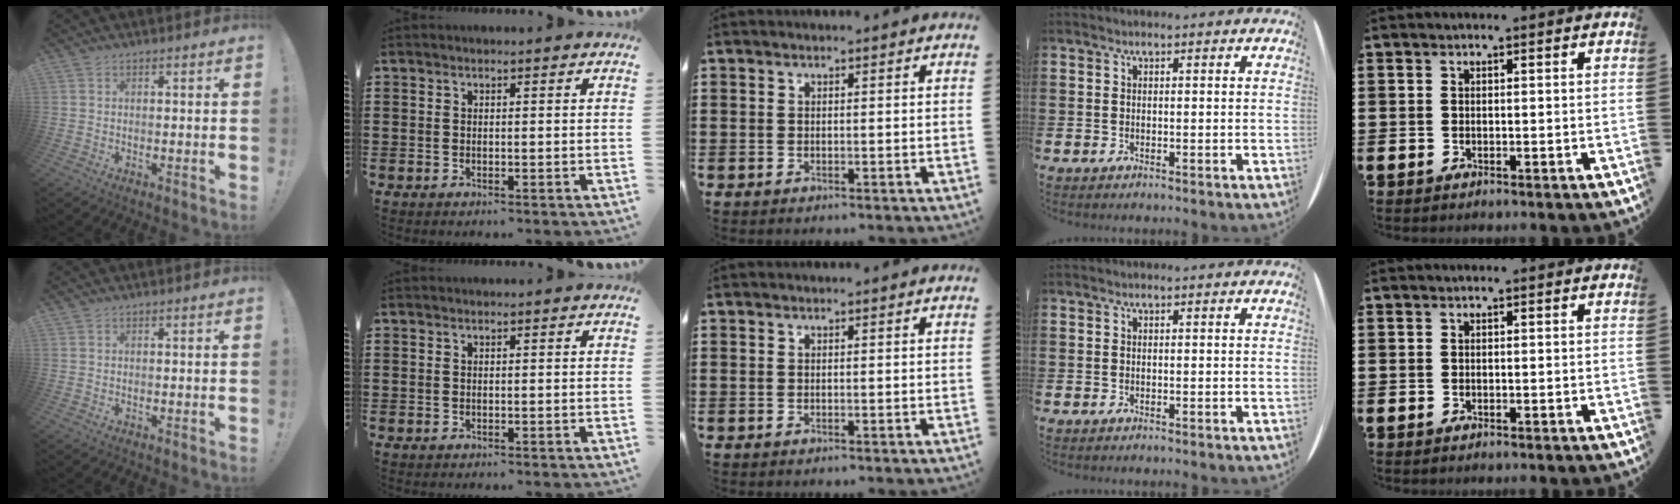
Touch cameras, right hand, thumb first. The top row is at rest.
{}